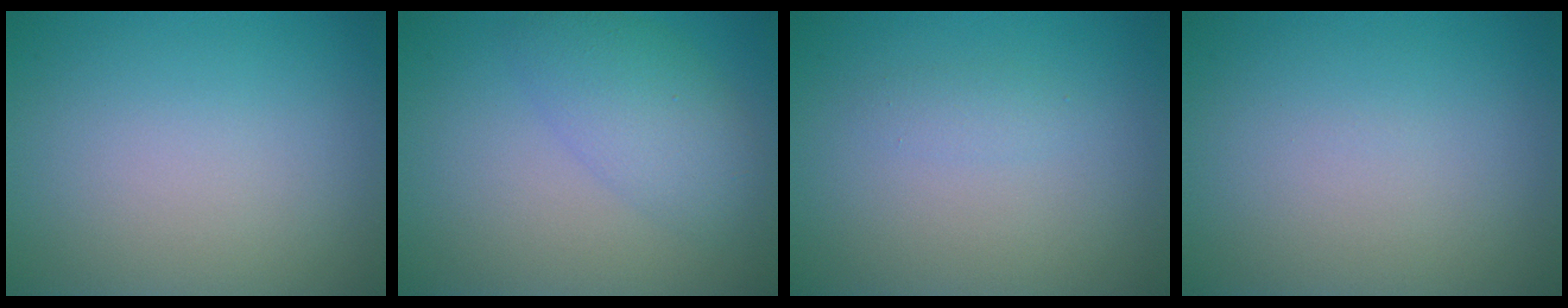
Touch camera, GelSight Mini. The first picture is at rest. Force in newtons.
{"total": 4.1, "press": 4.1, "slide": 0.2}
{"total": 0.8, "press": 0.8, "slide": 0.0}
{"total": 0.0}